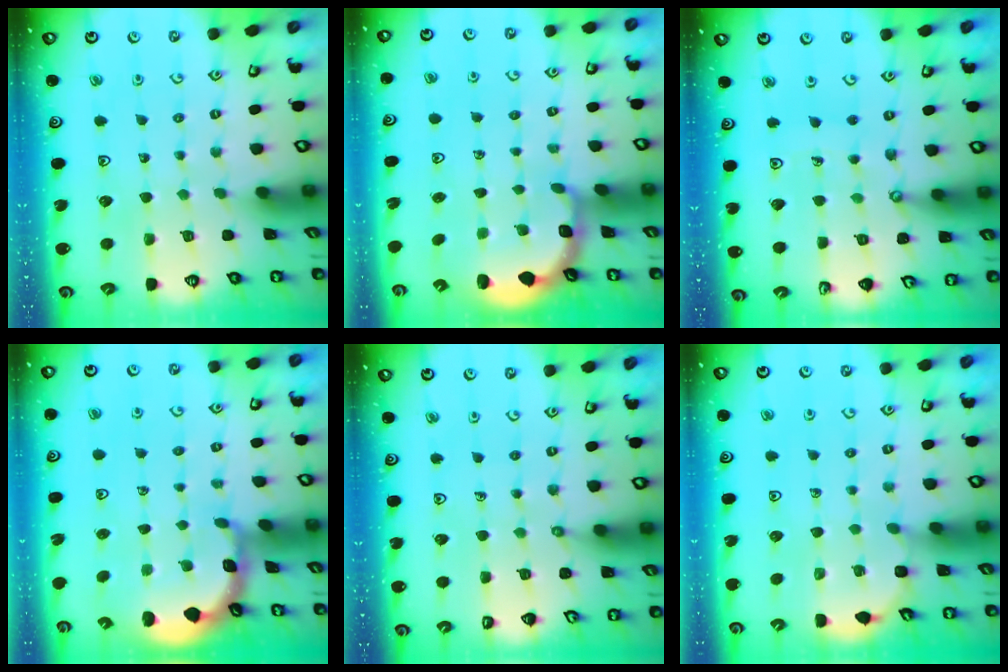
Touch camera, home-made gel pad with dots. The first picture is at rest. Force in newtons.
{"total": 3.0, "press": 2.1, "slide": 2.2}
{"total": 6.7, "press": 6.7, "slide": 0.4}
{"total": 1.8, "press": 1.8, "slide": 0.2}
{"total": 2.7, "press": 2.7, "slide": 0.5}
{"total": 4.8, "press": 4.4, "slide": 1.9}